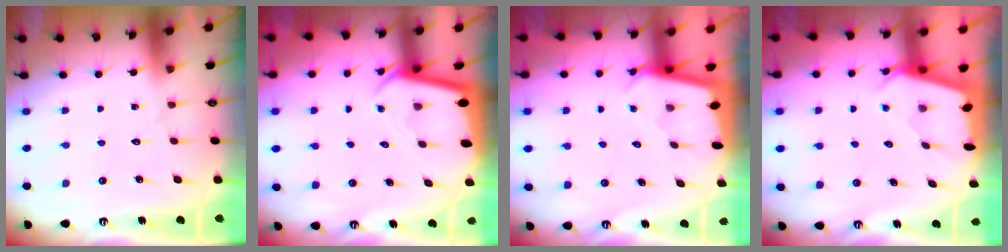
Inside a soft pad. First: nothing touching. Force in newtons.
{"total": 2.0, "press": 2.0, "slide": 0.1}
{"total": 2.3, "press": 2.3, "slide": 0.2}
{"total": 2.6, "press": 2.6, "slide": 0.3}